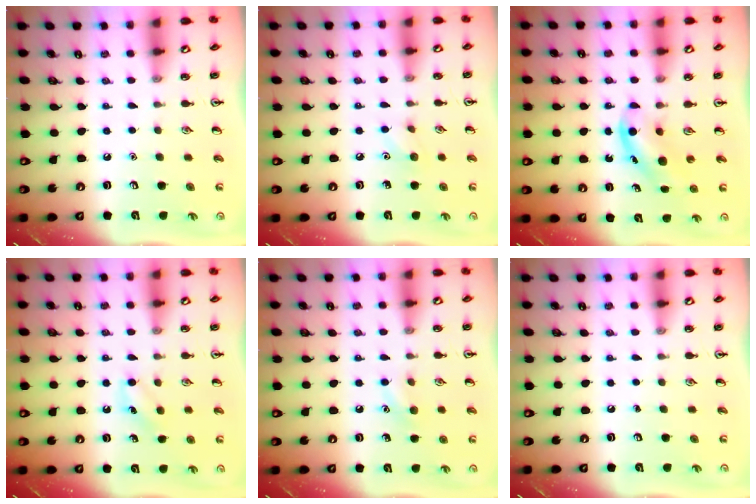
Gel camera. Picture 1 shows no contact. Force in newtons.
{"total": 5.8, "press": 5.6, "slide": 1.7}
{"total": 4.5, "press": 4.4, "slide": 1.1}
{"total": 4.9, "press": 4.7, "slide": 1.3}
{"total": 6.5, "press": 6.3, "slide": 1.7}
{"total": 0.0}